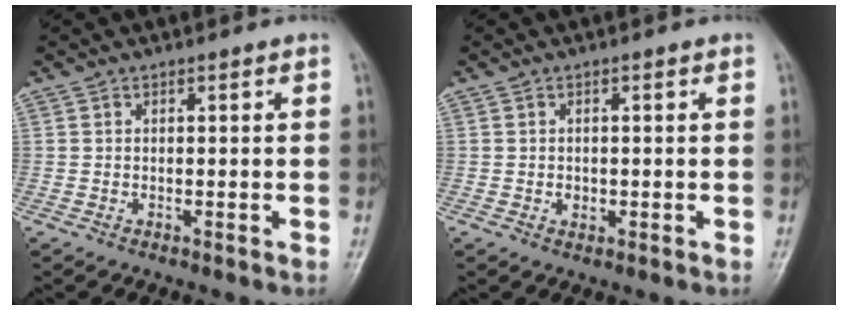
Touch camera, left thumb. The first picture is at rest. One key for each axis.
{"total": 1.7, "fx": -0.3, "fy": 1.4, "fz": 0.9, "tx": -0.004, "ty": 0.002, "tz": -0.004}